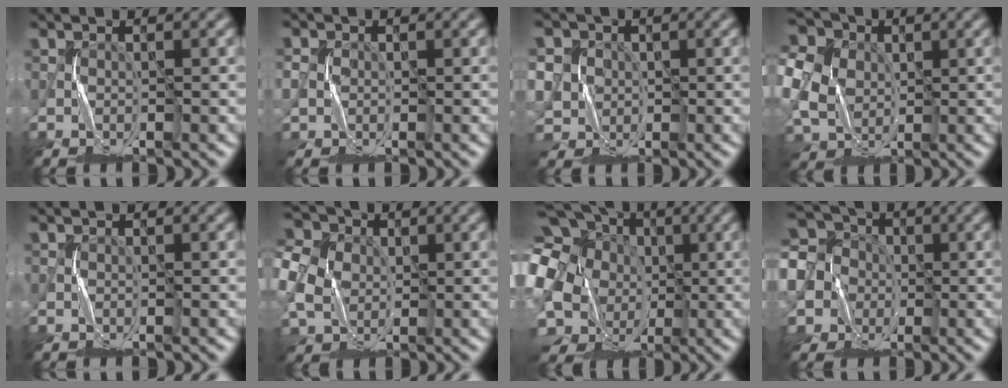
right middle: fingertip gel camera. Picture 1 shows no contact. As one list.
[{"total": 1.1, "force": [-0.3, 1.0, -0.3], "torque": [0.003, -0.005, -0.008]}, {"total": 5.4, "force": [0.7, 5.2, 1.1], "torque": [-0.041, 0.025, 0.000]}, {"total": 9.9, "force": [1.7, 8.3, 5.1], "torque": [-0.131, 0.028, 0.009]}, {"total": 0.0}, {"total": 7.2, "force": [0.4, 6.2, 3.6], "torque": [-0.107, 0.025, -0.007]}, {"total": 18.7, "force": [-0.4, 16.4, 9.1], "torque": [-0.223, 0.022, -0.033]}, {"total": 10.5, "force": [-0.1, 9.7, 3.9], "torque": [-0.135, 0.036, -0.034]}]